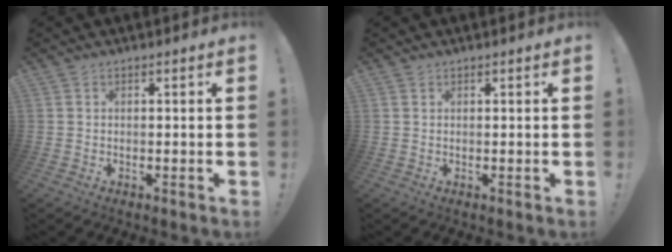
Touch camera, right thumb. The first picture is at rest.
{"total": 0.5, "force": [0.4, 0.3, 0.2], "torque": [-0.001, -0.002, 0.007]}